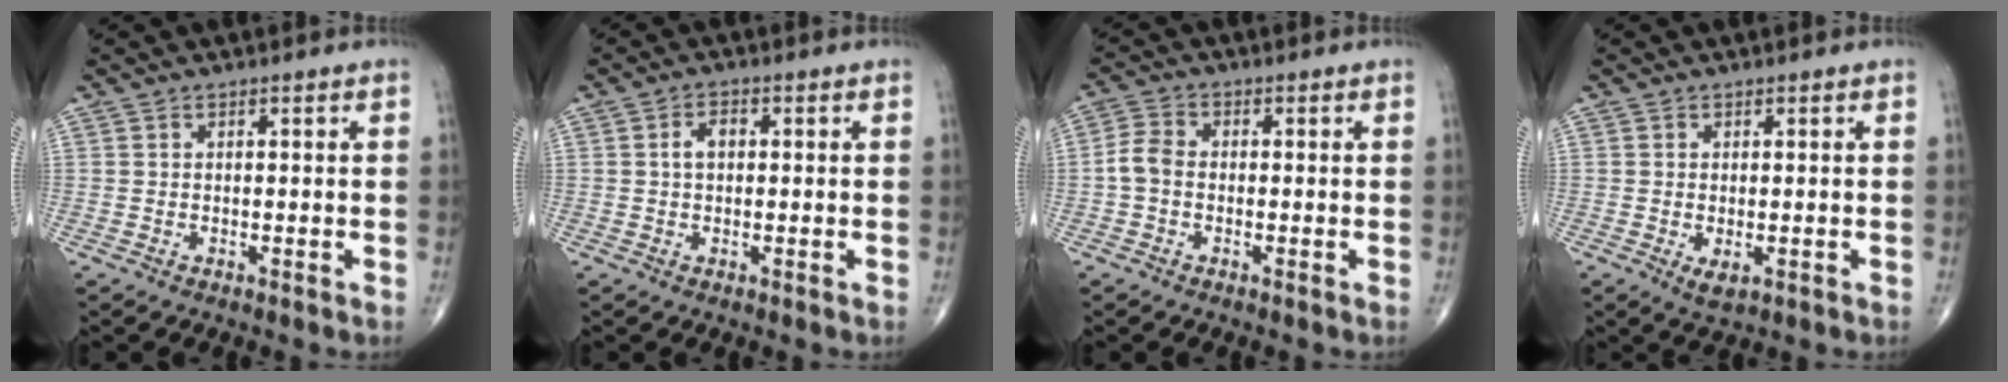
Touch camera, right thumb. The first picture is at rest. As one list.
[{"total": 2.9, "force": [0.3, 1.8, 2.2], "torque": [-0.040, 0.011, 0.003]}, {"total": 4.1, "force": [-0.8, 2.9, 2.8], "torque": [-0.056, 0.011, -0.025]}, {"total": 2.5, "force": [-0.7, 1.2, 2.1], "torque": [-0.035, -0.006, -0.007]}]